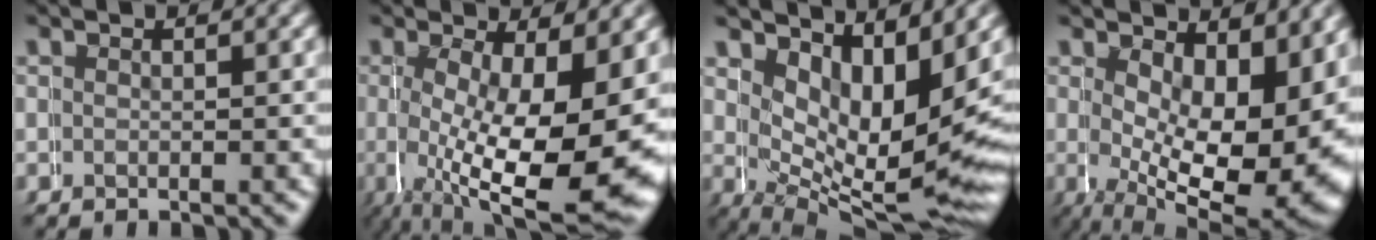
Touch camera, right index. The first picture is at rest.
{"total": 13.1, "force": [-1.4, 5.8, 11.6], "torque": [-0.202, -0.056, 0.015]}
{"total": 8.1, "force": [1.5, 4.2, 6.7], "torque": [-0.111, -0.035, 0.035]}
{"total": 12.7, "force": [1.2, 6.2, 11.0], "torque": [-0.150, -0.038, 0.039]}